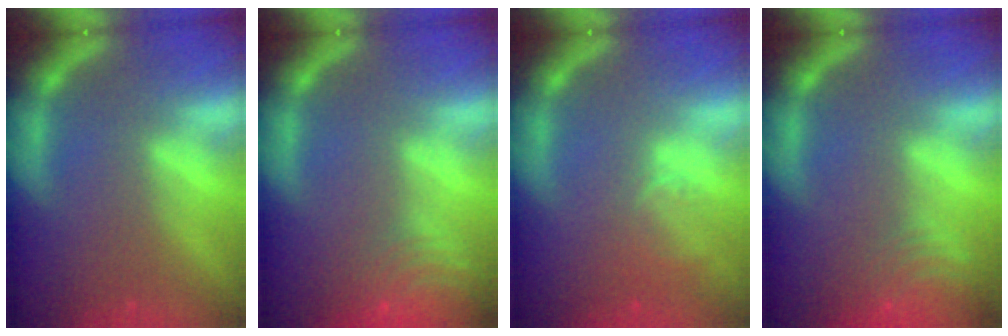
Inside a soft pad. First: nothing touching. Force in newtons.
{"total": 10.0}
{"total": 2.5}
{"total": 7.5}